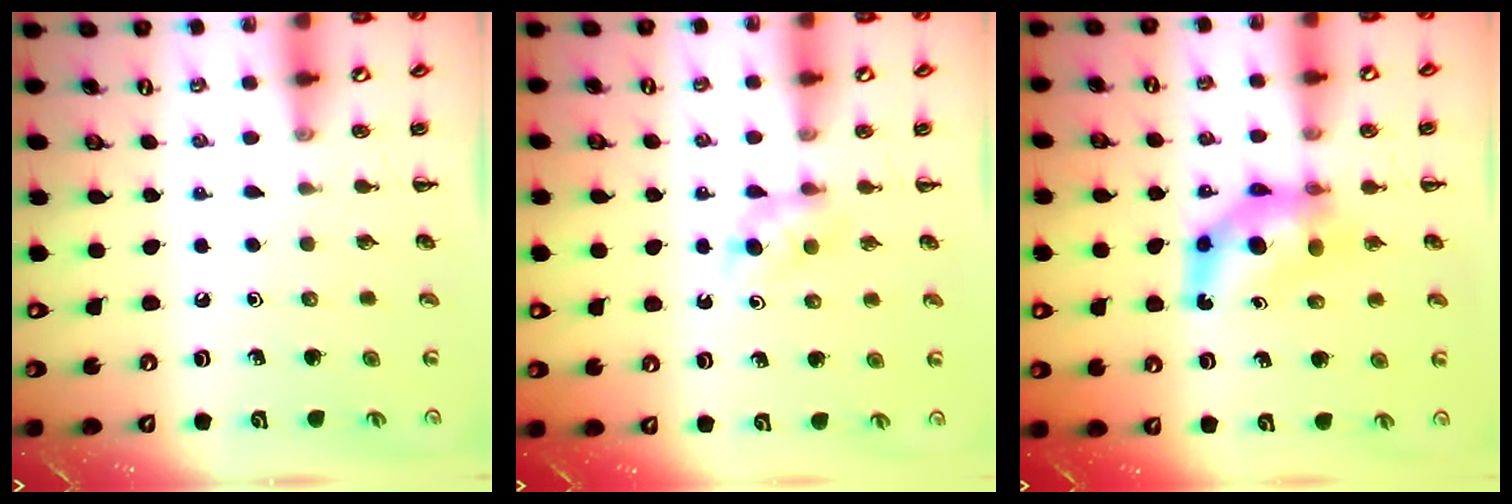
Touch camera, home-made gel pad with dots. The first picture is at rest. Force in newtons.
{"total": 3.9, "press": 3.6, "slide": 1.3}
{"total": 7.2, "press": 7.1, "slide": 0.8}